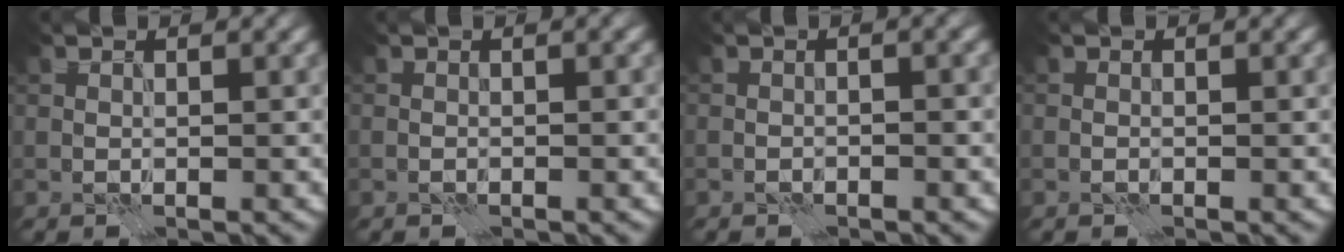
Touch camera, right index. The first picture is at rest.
{"total": 1.2, "force": [0.2, 0.4, 1.1], "torque": [-0.008, 0.001, 0.000]}
{"total": 2.1, "force": [0.0, 0.7, 1.9], "torque": [-0.009, 0.002, -0.008]}
{"total": 0.0}